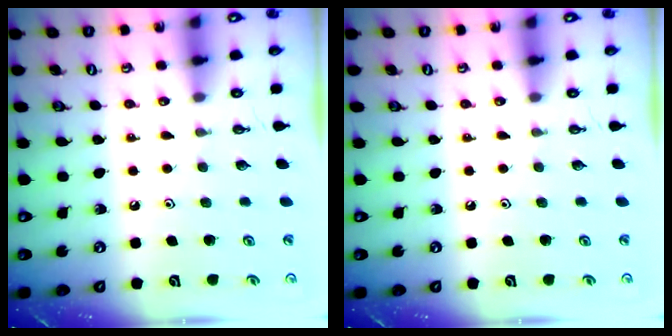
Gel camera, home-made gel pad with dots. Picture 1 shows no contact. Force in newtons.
{"total": 0.0}